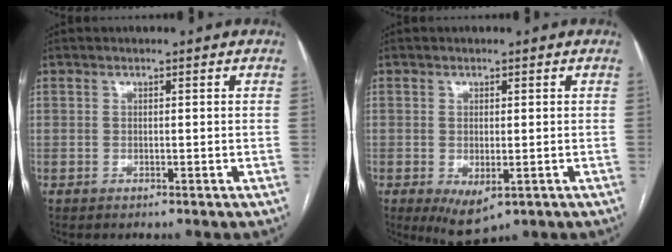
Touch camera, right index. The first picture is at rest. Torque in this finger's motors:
{"motor_torque": [0.82, -0.56, 0.18, 0.03]}